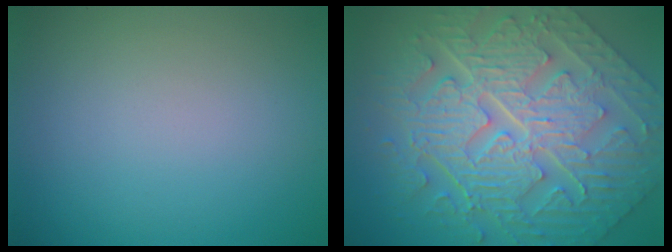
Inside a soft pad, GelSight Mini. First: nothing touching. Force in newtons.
{"total": 11.2, "press": 7.7, "slide": 8.2}